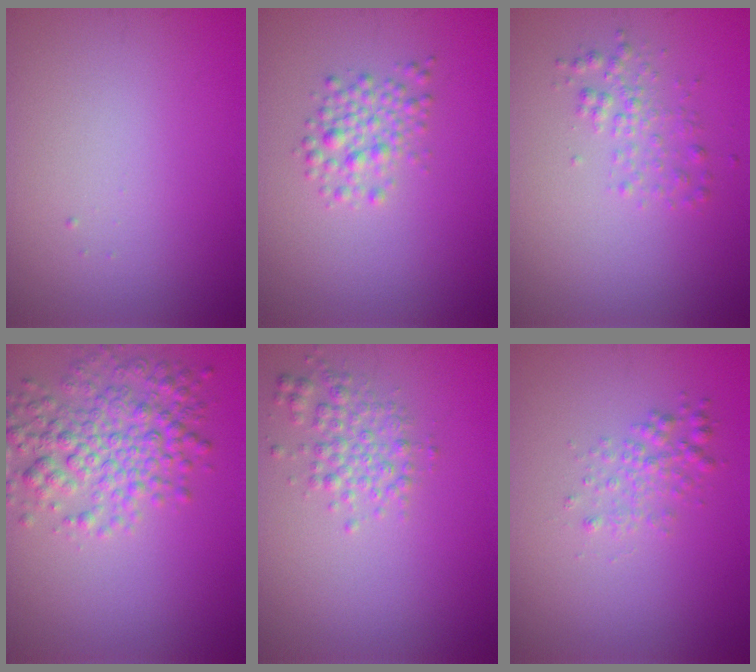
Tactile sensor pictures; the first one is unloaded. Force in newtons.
{"total": 2.5, "press": 2.5, "slide": 0.1}
{"total": 2.0, "press": 2.0, "slide": 0.1}
{"total": 5.7, "press": 5.7, "slide": 0.2}
{"total": 2.5, "press": 2.5, "slide": 0.0}
{"total": 2.0, "press": 2.0, "slide": 0.0}